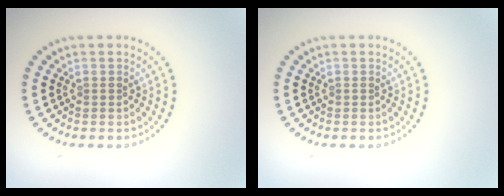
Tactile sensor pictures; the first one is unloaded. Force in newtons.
{"total": 0.0}